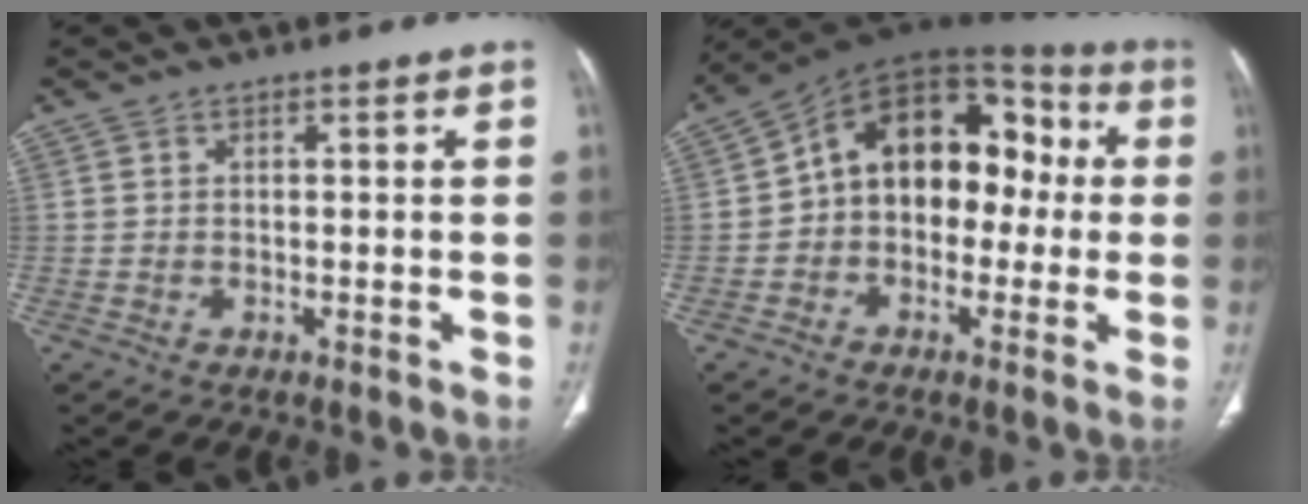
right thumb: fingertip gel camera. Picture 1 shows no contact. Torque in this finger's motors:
{"motor_torque": [-0.39, 1.35, 0.33, 0.05, 0.17]}